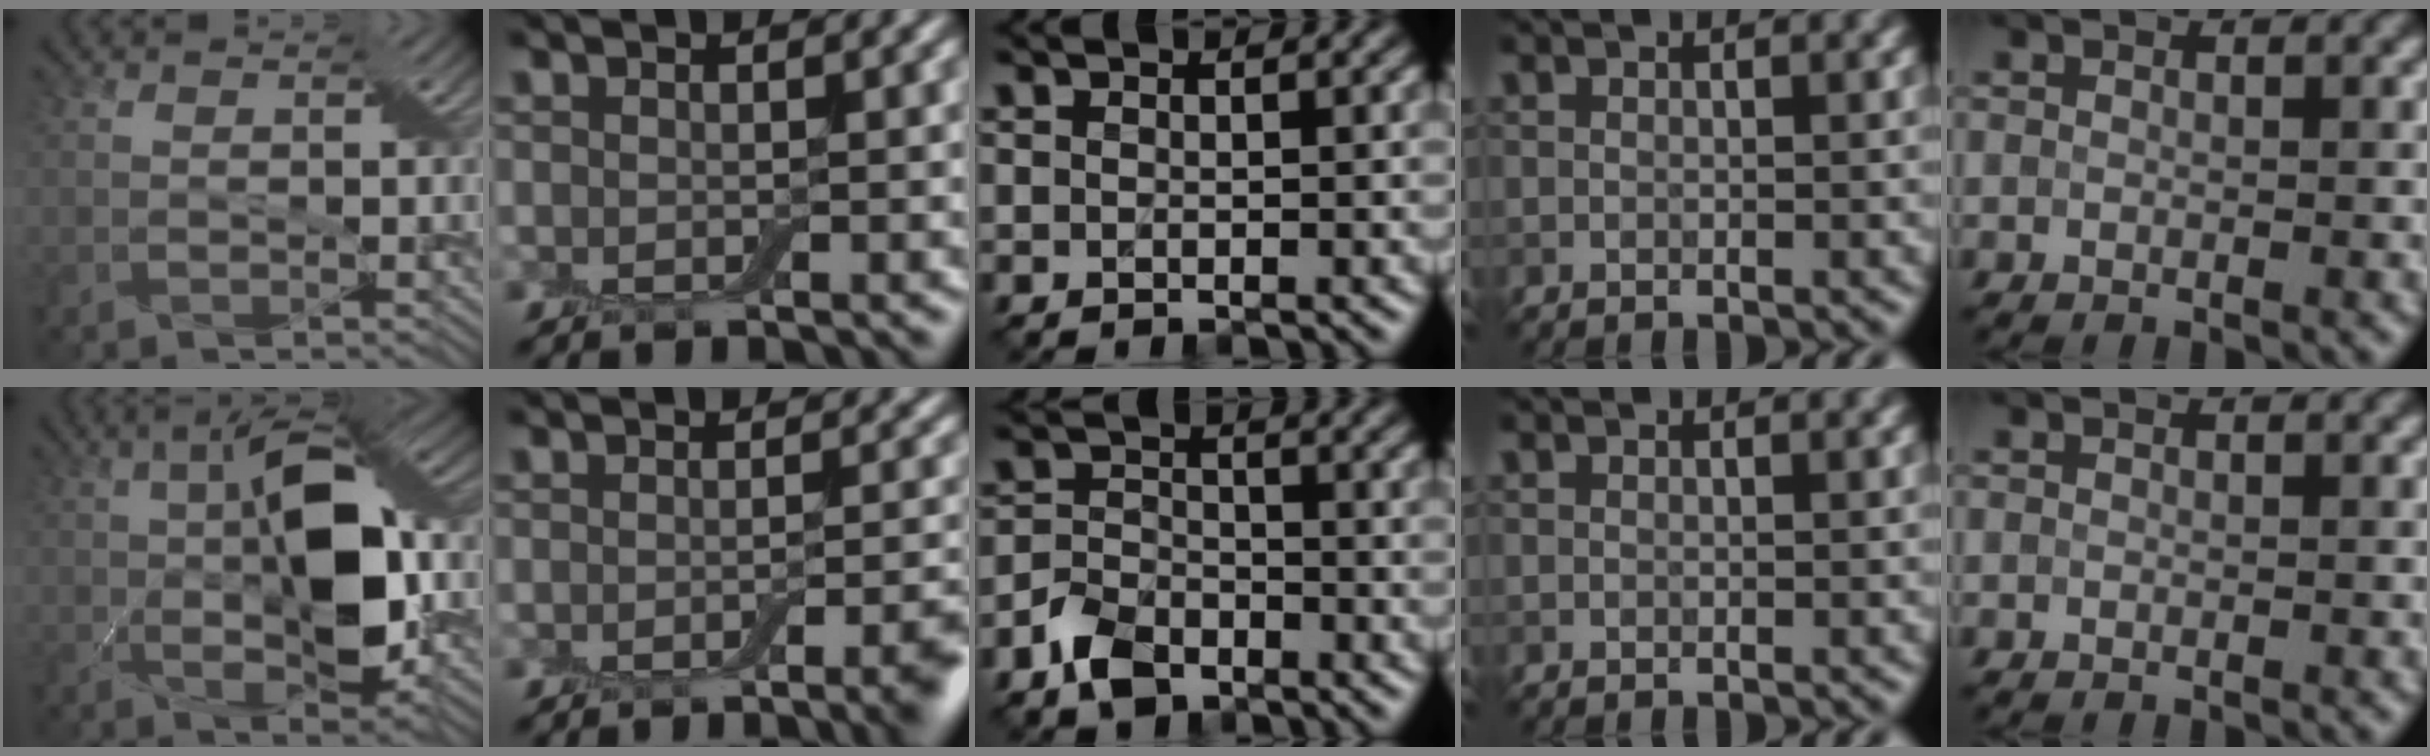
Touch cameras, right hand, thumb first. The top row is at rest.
{"thumb": {"total": 12.5, "force": [0.5, 5.2, 11.3], "torque": [-0.181, 0.008, 0.006]}, "index": {"total": 4.0, "force": [-2.0, 0.9, 3.3], "torque": [-0.032, 0.000, -0.028]}, "middle": {"total": 3.8, "force": [-2.6, 2.3, 1.6], "torque": [-0.028, 0.000, -0.060]}}